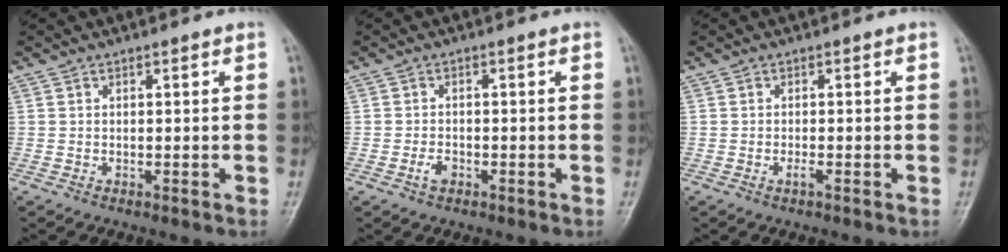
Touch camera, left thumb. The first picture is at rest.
{"total": 2.3, "force": [-1.1, 1.4, 1.4], "torque": [-0.025, 0.007, -0.021]}
{"total": 1.1, "force": [-0.6, 0.3, 0.9], "torque": [-0.019, 0.002, -0.011]}